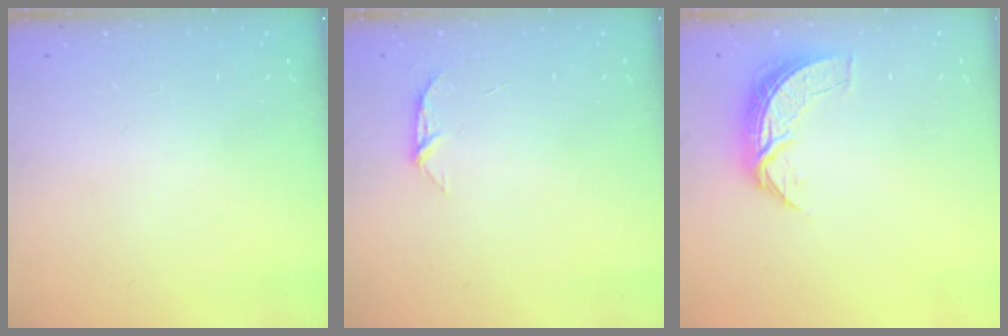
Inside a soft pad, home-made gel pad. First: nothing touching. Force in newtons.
{"total": 4.6, "press": 4.5, "slide": 0.5}
{"total": 7.3, "press": 7.3, "slide": 0.5}